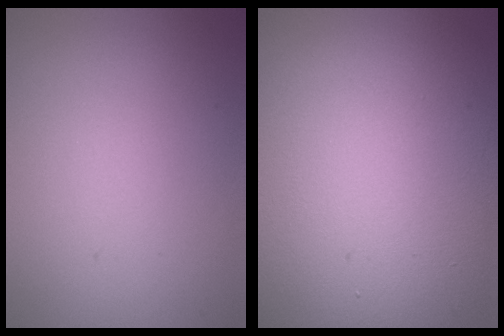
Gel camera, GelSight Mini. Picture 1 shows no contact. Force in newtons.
{"total": 17.9, "press": 17.9, "slide": 0.9}